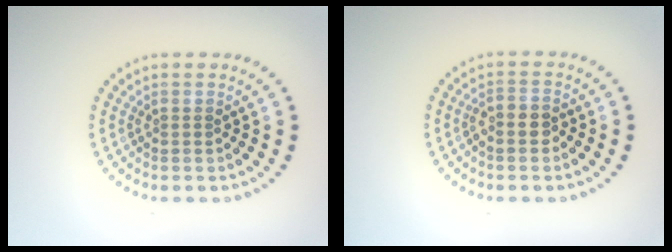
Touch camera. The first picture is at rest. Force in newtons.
{"total": 1.5, "press": 1.3, "slide": 0.8}